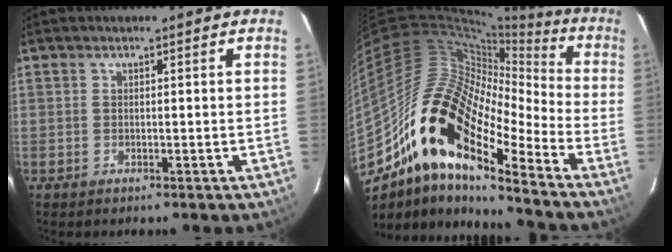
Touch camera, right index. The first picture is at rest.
{"total": 20.6, "force": [-12.5, 7.4, 14.6], "torque": [-0.239, -0.019, -0.253]}